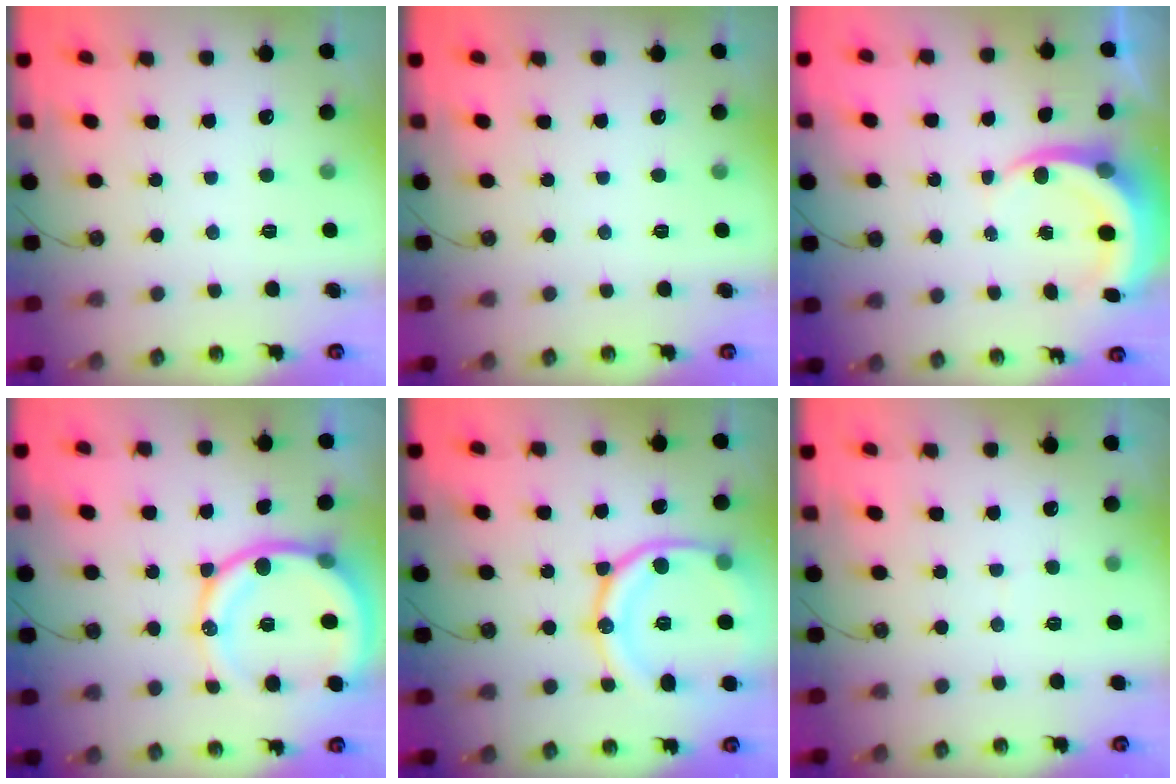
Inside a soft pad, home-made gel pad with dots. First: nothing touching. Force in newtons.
{"total": 0.0}
{"total": 5.9, "press": 5.9, "slide": 0.6}
{"total": 17.3, "press": 17.2, "slide": 2.0}
{"total": 19.9, "press": 19.8, "slide": 2.1}
{"total": 2.2, "press": 2.1, "slide": 0.8}